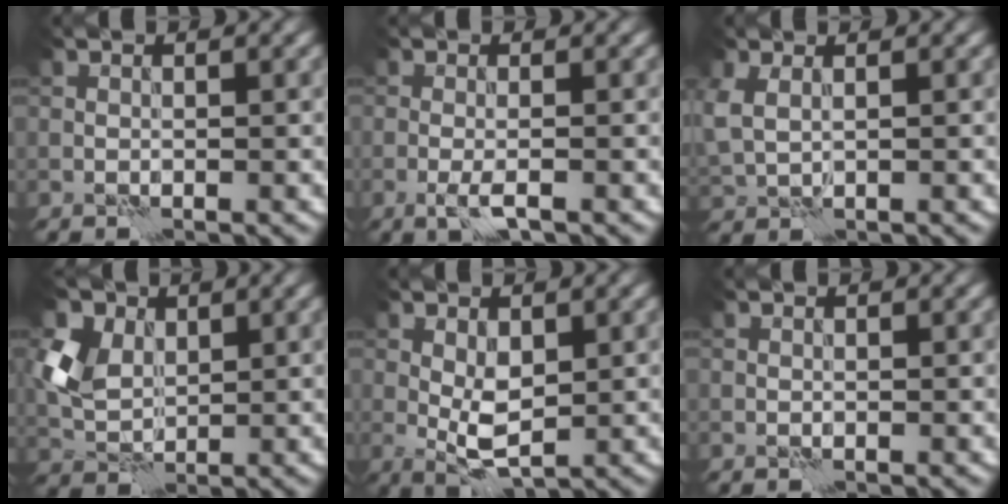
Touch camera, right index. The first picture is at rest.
{"total": 1.8, "force": [-0.8, 0.2, 1.6], "torque": [-0.032, 0.001, -0.020]}
{"total": 2.7, "force": [1.1, 1.8, 1.6], "torque": [-0.046, 0.002, 0.032]}
{"total": 5.8, "force": [2.0, 4.1, 3.5], "torque": [-0.089, 0.011, 0.033]}
{"total": 3.2, "force": [0.2, 1.5, 2.9], "torque": [-0.057, -0.002, 0.007]}
{"total": 0.0}